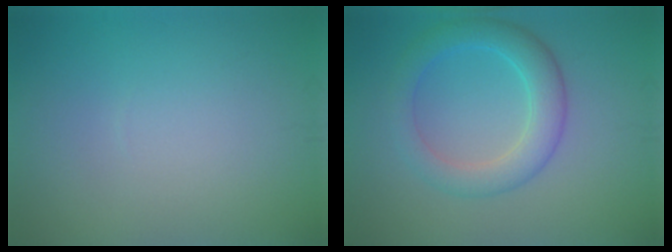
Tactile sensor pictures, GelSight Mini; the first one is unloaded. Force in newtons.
{"total": 4.4, "press": 4.4, "slide": 0.1}